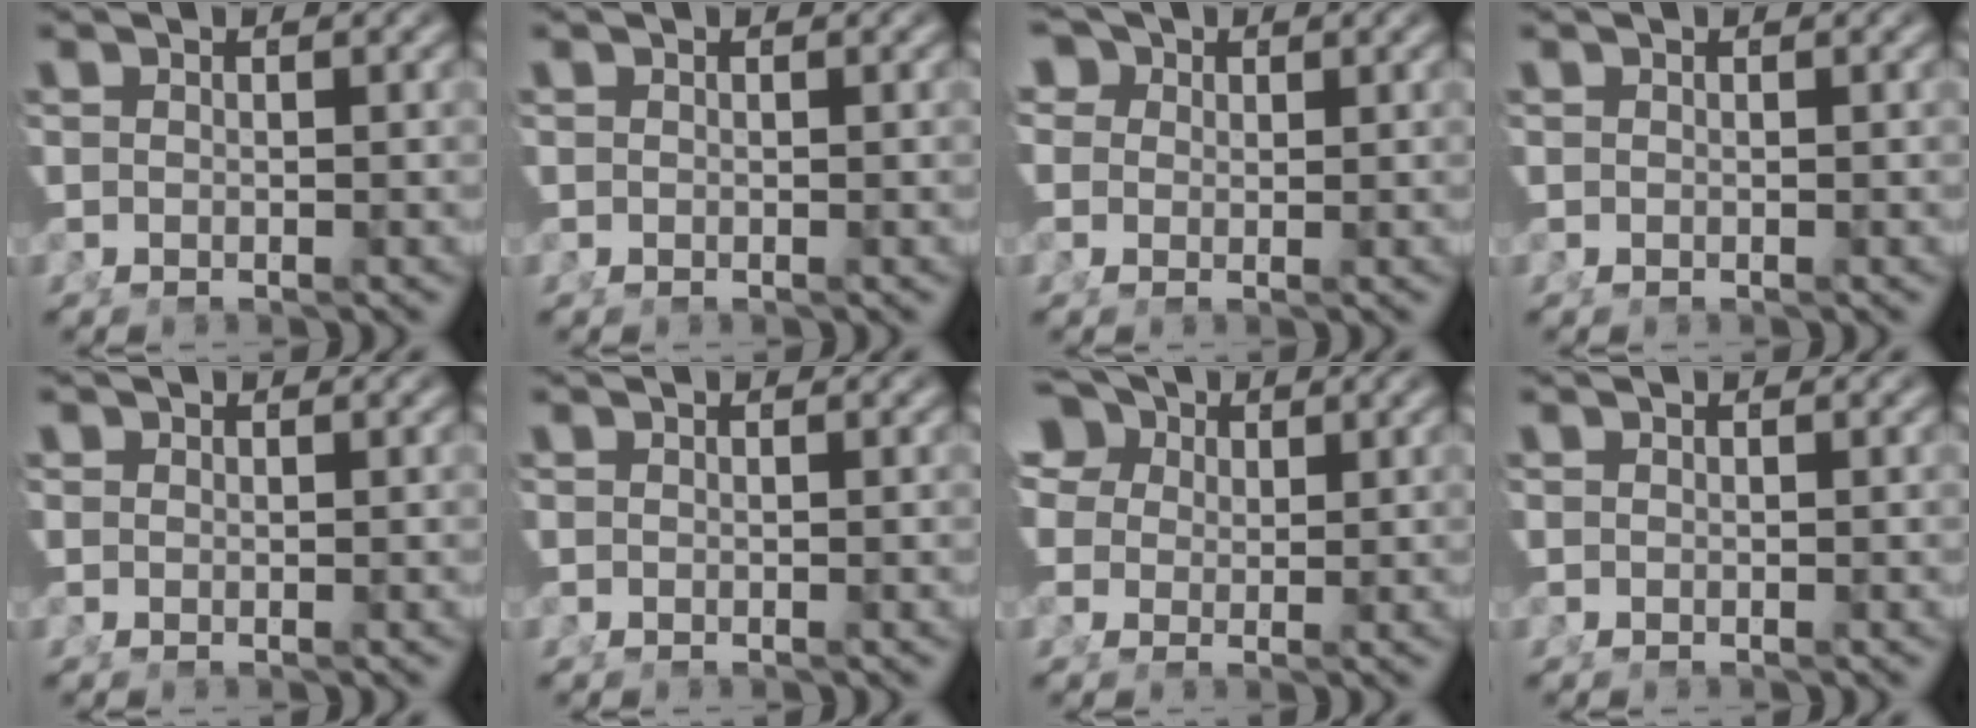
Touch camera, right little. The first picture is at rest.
{"total": 0.0}
{"total": 4.6, "force": [1.7, 3.8, 2.0], "torque": [-0.047, -0.001, 0.024]}
{"total": 0.0}
{"total": 1.0, "force": [0.2, 1.0, 0.0], "torque": [-0.011, -0.009, 0.007]}
{"total": 0.0}
{"total": 7.9, "force": [3.5, 5.7, 4.1], "torque": [-0.075, -0.001, 0.055]}
{"total": 0.0}